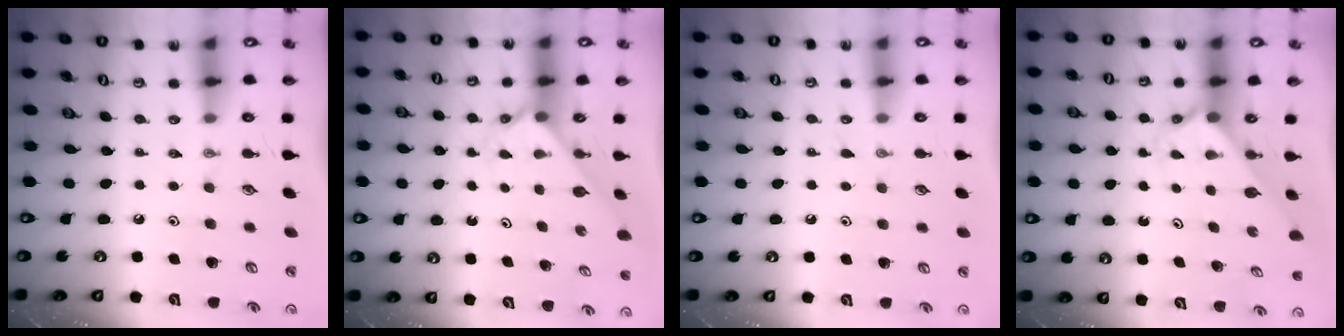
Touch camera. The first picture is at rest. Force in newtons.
{"total": 2.3, "press": 2.3, "slide": 0.2}
{"total": 4.6, "press": 4.5, "slide": 0.5}
{"total": 2.0, "press": 2.0, "slide": 0.2}